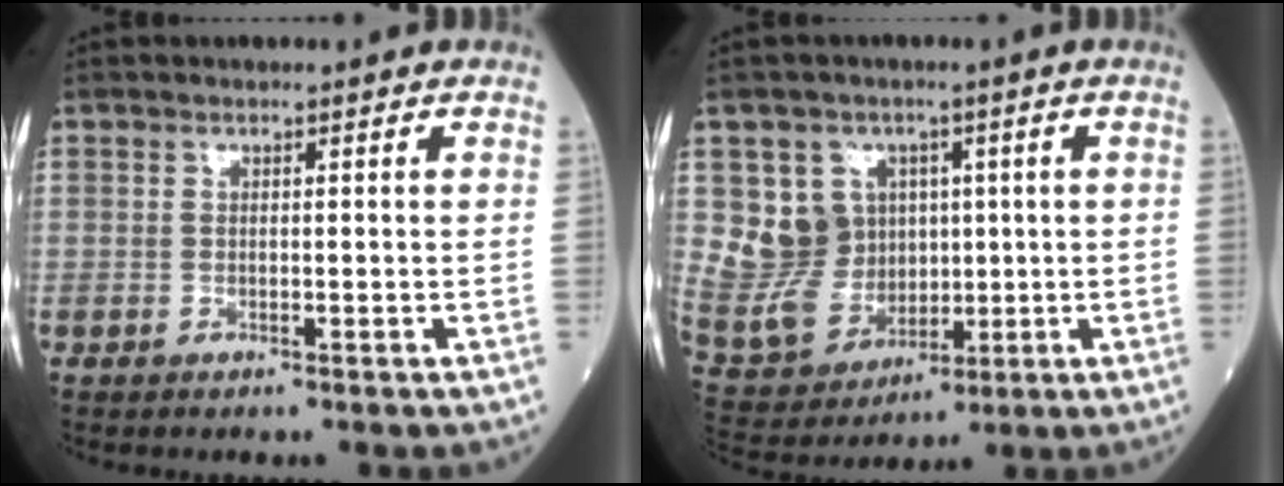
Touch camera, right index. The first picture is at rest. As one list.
[{"total": 10.7, "force": [2.5, 9.8, 3.5], "torque": [-0.085, 0.027, 0.070]}]